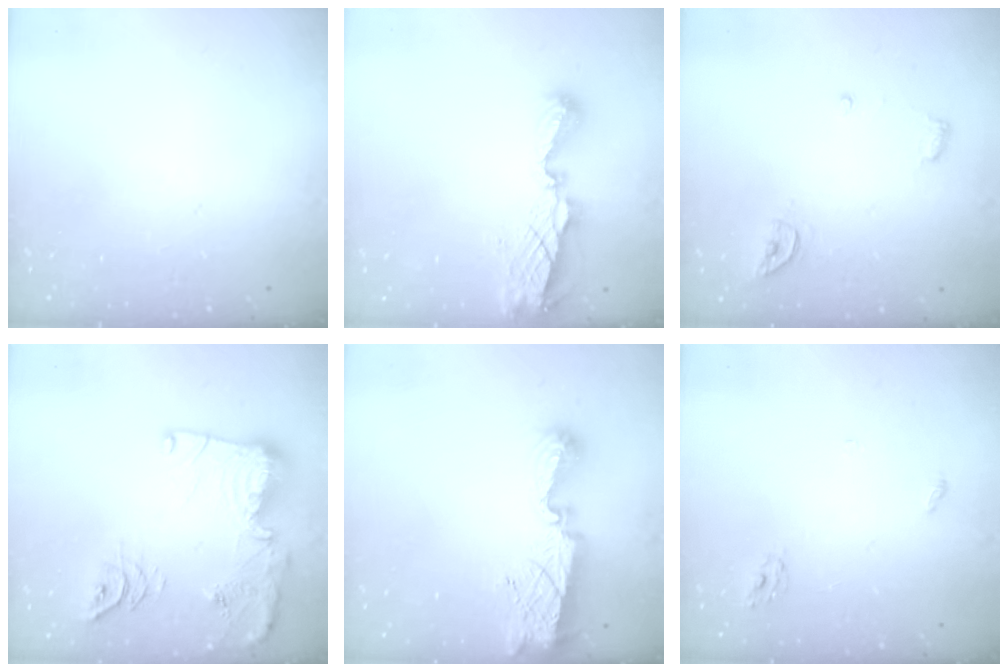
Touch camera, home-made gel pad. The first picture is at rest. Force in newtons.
{"total": 8.5, "press": 8.5, "slide": 0.3}
{"total": 5.5, "press": 5.5, "slide": 0.2}
{"total": 18.6, "press": 18.6, "slide": 1.1}
{"total": 9.8, "press": 9.8, "slide": 0.5}
{"total": 2.8, "press": 2.8, "slide": 0.2}